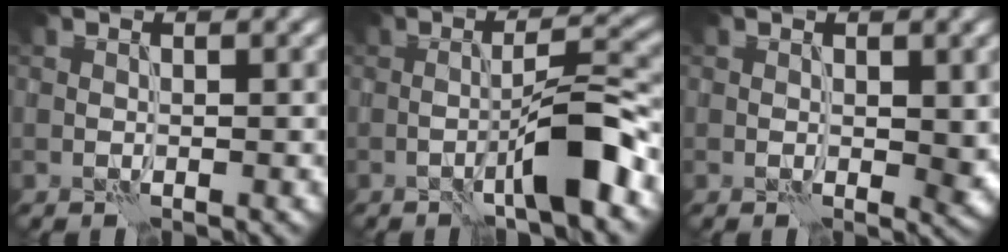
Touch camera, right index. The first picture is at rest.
{"total": 5.9, "force": [-2.5, 0.7, 5.3], "torque": [-0.080, 0.022, -0.044]}
{"total": 1.7, "force": [0.4, 0.9, 1.3], "torque": [-0.014, -0.004, 0.009]}